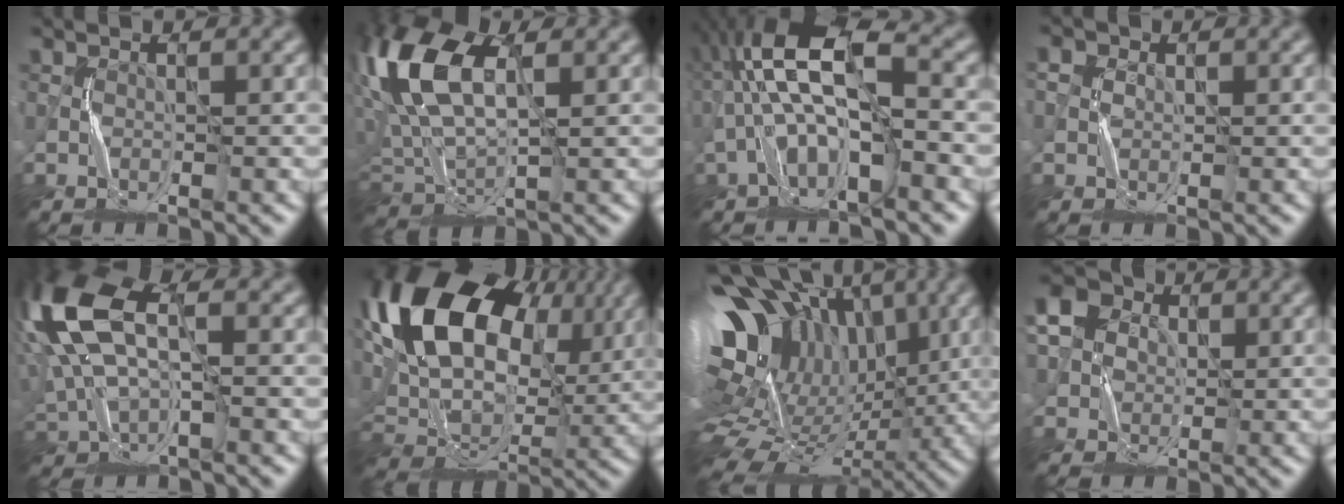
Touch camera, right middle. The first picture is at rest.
{"total": 11.4, "force": [4.1, 5.9, 8.8], "torque": [-0.206, 0.019, 0.076]}
{"total": 9.2, "force": [-0.7, 3.6, 8.4], "torque": [-0.152, 0.029, -0.020]}
{"total": 2.0, "force": [0.6, 1.8, 0.7], "torque": [-0.003, 0.008, 0.002]}
{"total": 11.4, "force": [3.0, 6.0, 9.2], "torque": [-0.223, 0.006, 0.055]}
{"total": 16.1, "force": [7.3, 10.0, 10.3], "torque": [-0.213, 0.036, 0.134]}
{"total": 17.7, "force": [3.9, 11.8, 12.6], "torque": [-0.223, 0.001, 0.114]}
{"total": 6.5, "force": [2.2, 5.5, 2.5], "torque": [-0.049, 0.029, 0.017]}